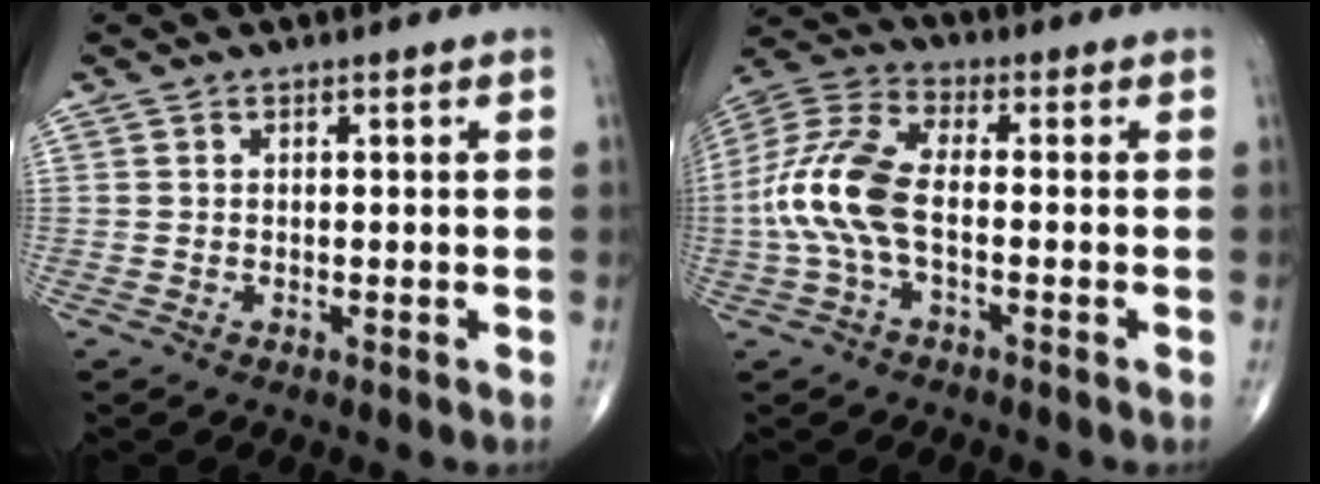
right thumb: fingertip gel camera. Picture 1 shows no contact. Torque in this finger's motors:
{"motor_torque": [-0.06, 0.84, 1.30, -0.35, 0.17]}